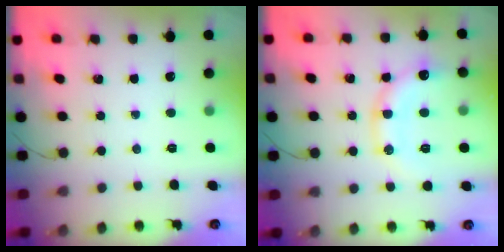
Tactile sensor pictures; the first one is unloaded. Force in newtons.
{"total": 12.1, "press": 12.0, "slide": 1.6}